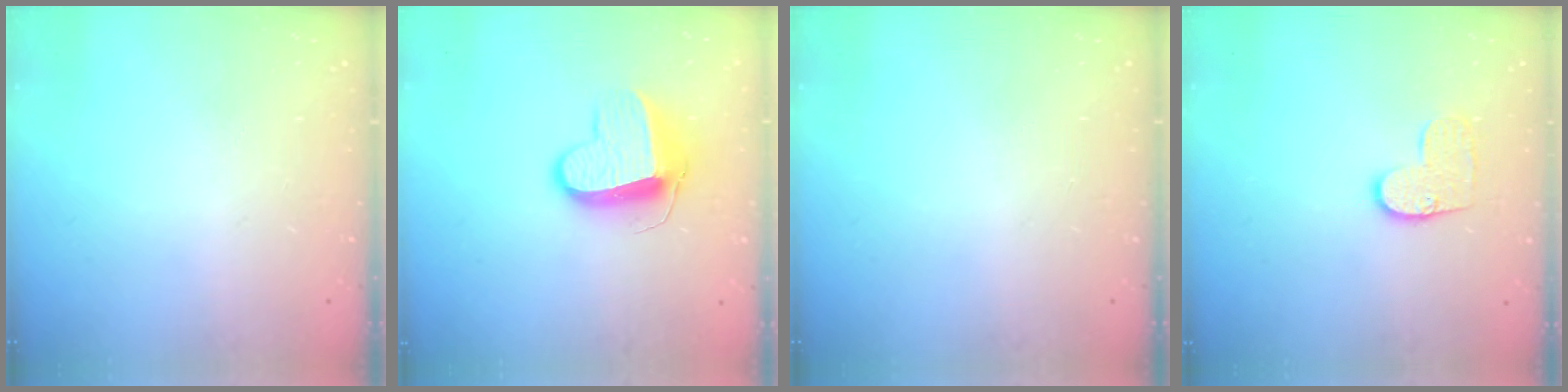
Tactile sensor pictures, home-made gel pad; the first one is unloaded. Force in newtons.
{"total": 10.7, "press": 10.7, "slide": 0.5}
{"total": 0.0}
{"total": 8.4, "press": 8.4, "slide": 0.3}